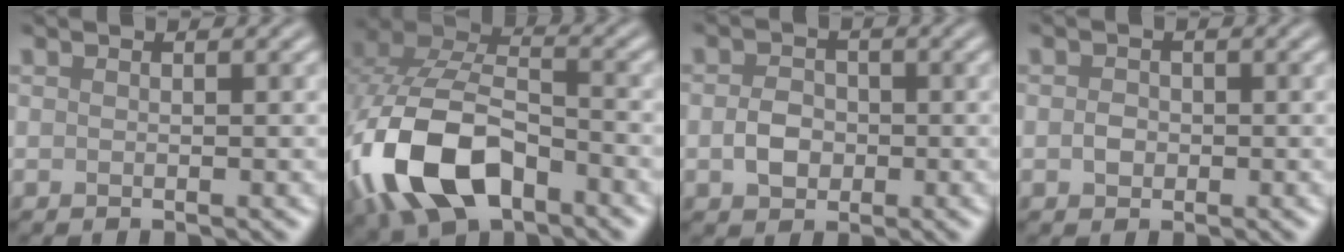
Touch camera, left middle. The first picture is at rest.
{"total": 12.1, "force": [-4.7, 7.0, 8.7], "torque": [-0.208, -0.008, -0.089]}
{"total": 2.4, "force": [-0.4, 1.9, 1.4], "torque": [-0.028, 0.003, -0.013]}
{"total": 1.1, "force": [-0.2, 1.0, 0.5], "torque": [-0.010, 0.003, -0.007]}